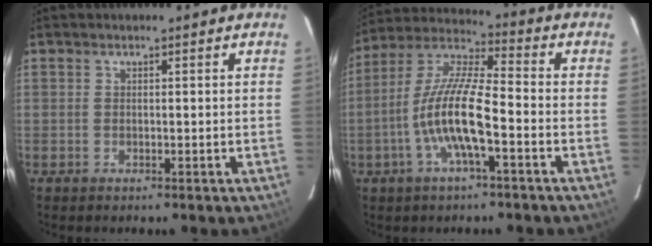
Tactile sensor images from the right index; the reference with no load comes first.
{"total": 12.4, "force": [-4.2, 2.4, 11.4], "torque": [-0.231, 0.002, -0.081]}